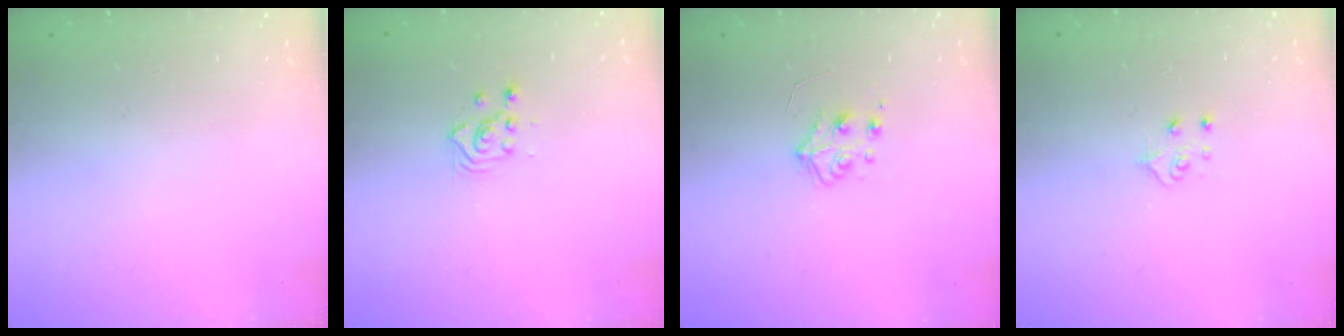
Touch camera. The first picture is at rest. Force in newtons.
{"total": 2.3, "press": 2.3, "slide": 0.1}
{"total": 5.5, "press": 5.5, "slide": 0.6}
{"total": 4.9, "press": 4.8, "slide": 0.5}